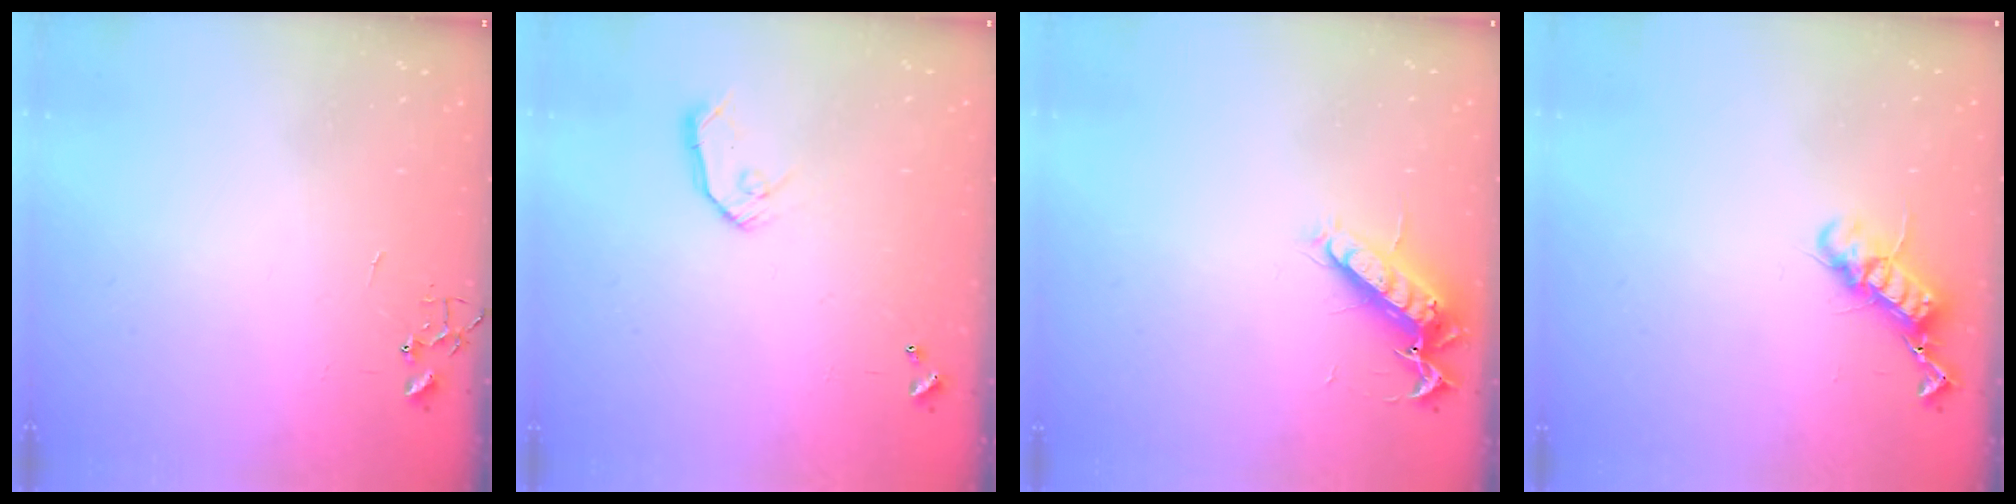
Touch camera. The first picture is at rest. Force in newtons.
{"total": 8.0, "press": 8.0, "slide": 0.4}
{"total": 12.9, "press": 12.8, "slide": 1.4}
{"total": 12.0, "press": 11.9, "slide": 0.7}